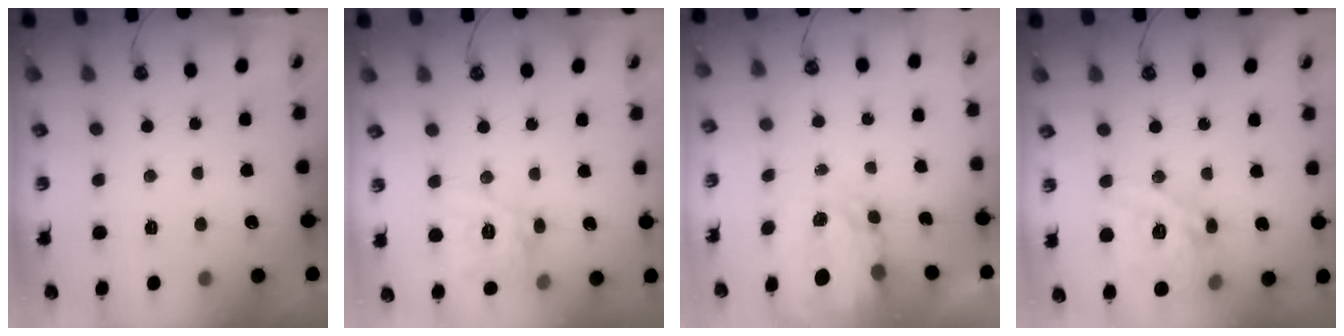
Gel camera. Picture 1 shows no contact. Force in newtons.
{"total": 12.3, "press": 12.2, "slide": 1.0}
{"total": 4.0, "press": 4.0, "slide": 0.2}
{"total": 15.1, "press": 15.1, "slide": 1.3}